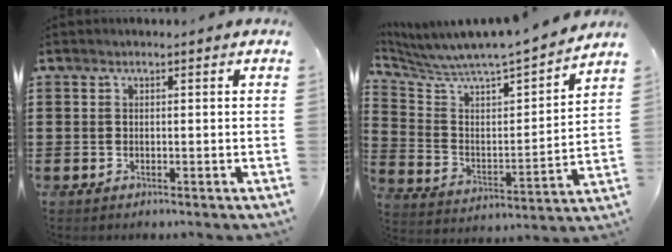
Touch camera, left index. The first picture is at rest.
{"total": 5.4, "force": [5.3, -0.4, 1.1], "torque": [-0.054, -0.063, 0.079]}